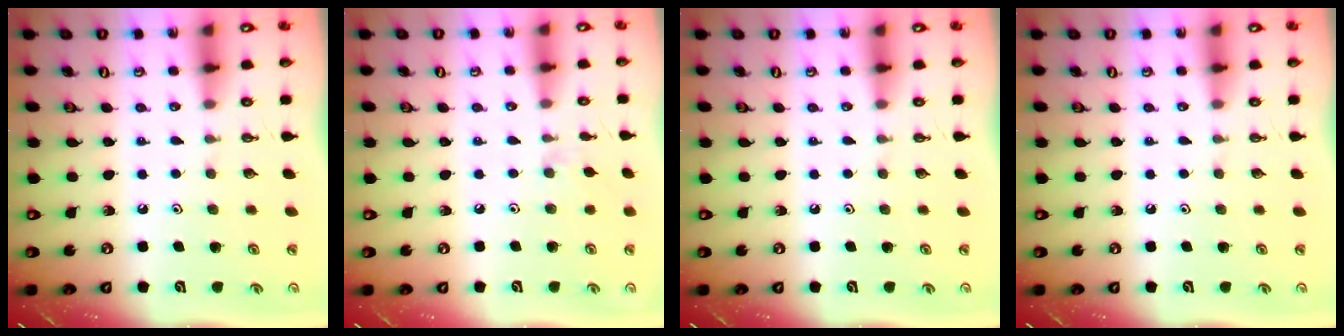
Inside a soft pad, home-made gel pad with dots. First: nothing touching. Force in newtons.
{"total": 2.9, "press": 2.9, "slide": 0.5}
{"total": 0.0}
{"total": 0.0}